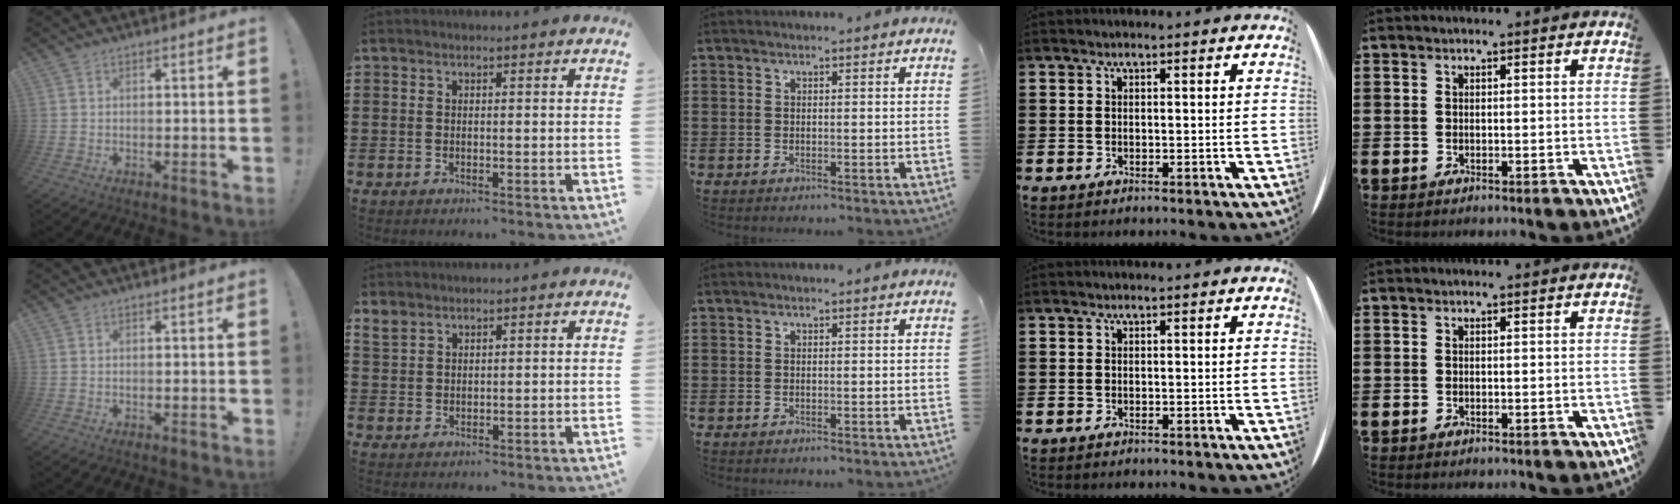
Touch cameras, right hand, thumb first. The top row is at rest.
{"index": {"total": 2.4, "force": [2.1, 1.1, 0.6], "torque": [-0.017, 0.003, 0.043]}}